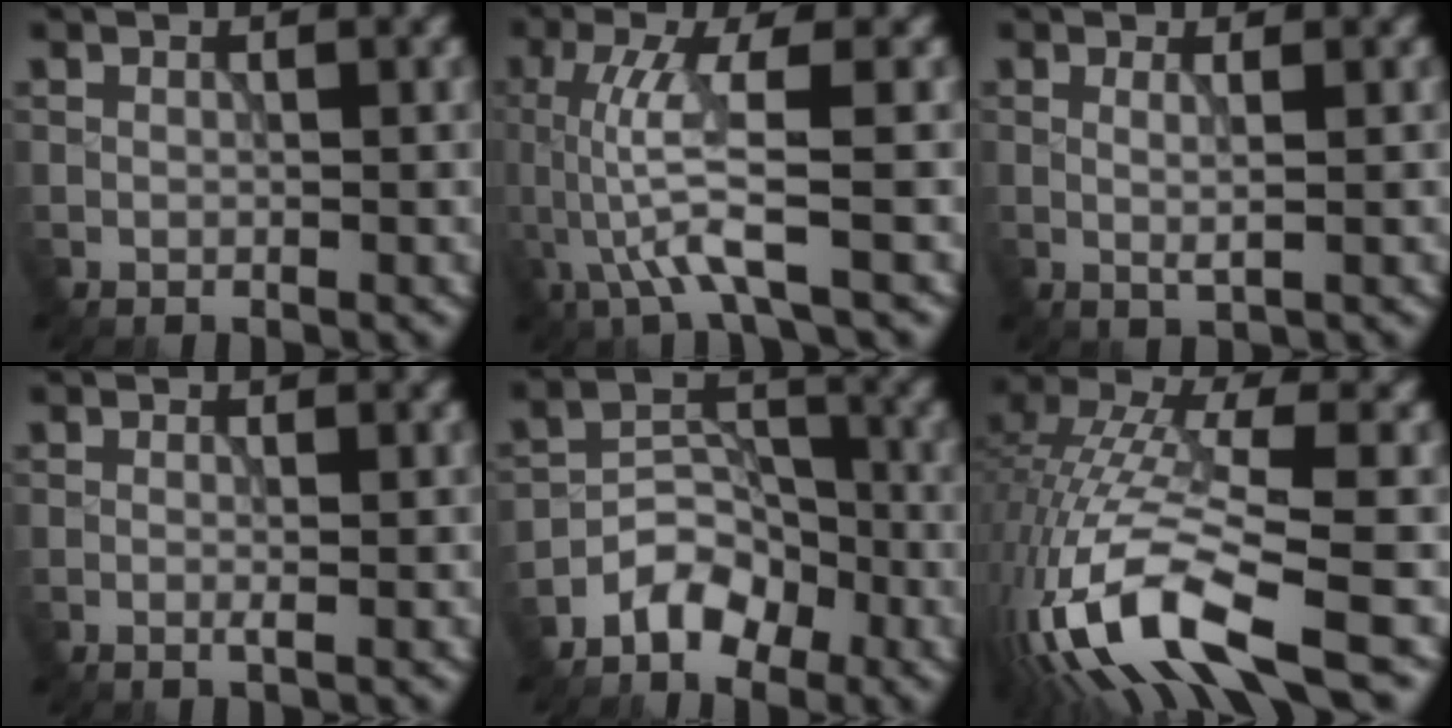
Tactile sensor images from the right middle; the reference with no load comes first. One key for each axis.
{"total": 5.1, "fx": -1.0, "fy": 0.6, "fz": 4.9, "tx": -0.108, "ty": 0.002, "tz": -0.018}
{"total": 1.4, "fx": 0.3, "fy": 0.2, "fz": 1.4, "tx": -0.026, "ty": -0.001, "tz": 0.002}
{"total": 0.7, "fx": -0.1, "fy": 0.0, "fz": 0.7, "tx": -0.011, "ty": -0.002, "tz": -0.004}
{"total": 4.0, "fx": -2.8, "fy": 2.3, "fz": 1.5, "tx": -0.015, "ty": 0.010, "tz": -0.058}
{"total": 13.0, "fx": -5.6, "fy": 4.4, "fz": 11.0, "tx": -0.234, "ty": 0.002, "tz": -0.097}